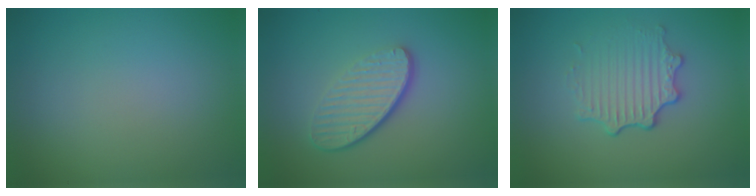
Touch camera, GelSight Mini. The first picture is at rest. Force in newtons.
{"total": 4.6, "press": 3.2, "slide": 3.3}
{"total": 3.5, "press": 2.8, "slide": 2.1}